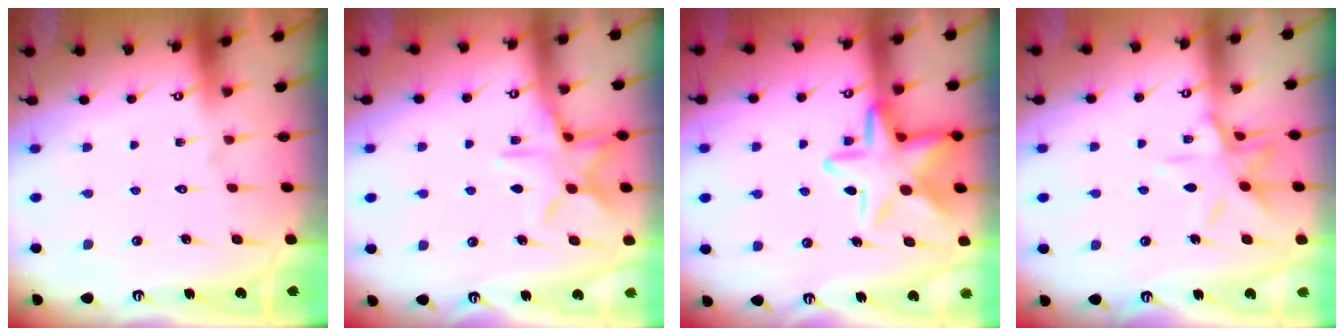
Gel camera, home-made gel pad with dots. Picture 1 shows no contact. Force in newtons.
{"total": 11.0, "press": 11.0, "slide": 0.7}
{"total": 15.6, "press": 15.6, "slide": 1.1}
{"total": 10.6, "press": 10.6, "slide": 0.6}